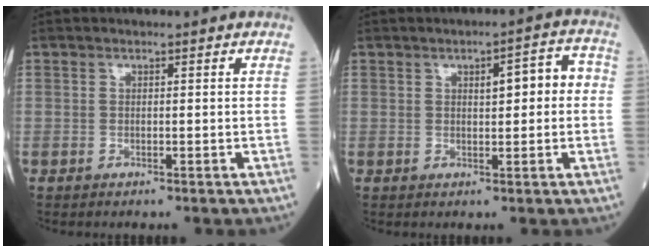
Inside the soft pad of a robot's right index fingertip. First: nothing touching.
{"total": 5.3, "force": [0.8, 1.6, 4.9], "torque": [-0.067, 0.024, 0.011]}